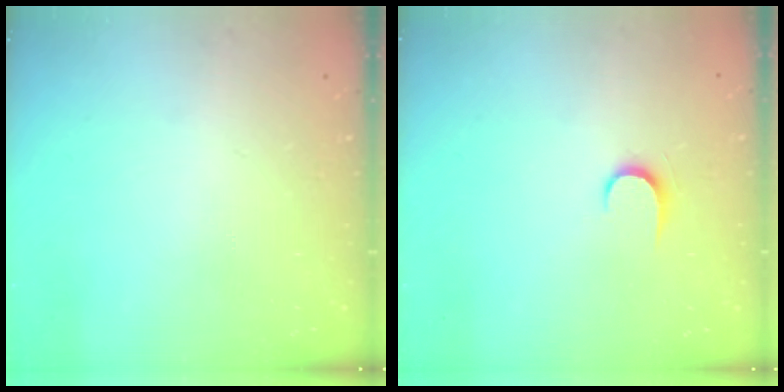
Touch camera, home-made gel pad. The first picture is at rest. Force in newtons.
{"total": 6.6, "press": 6.6, "slide": 0.7}